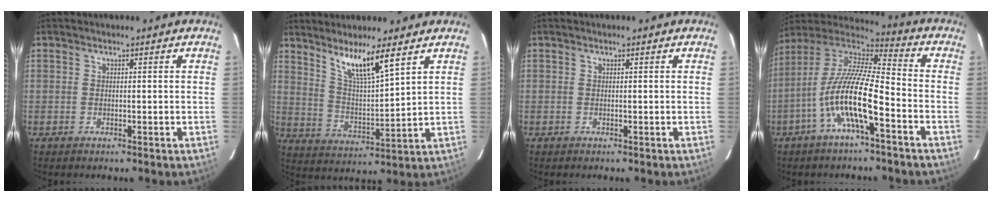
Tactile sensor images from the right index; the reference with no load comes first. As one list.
[{"total": 9.9, "force": [6.8, 0.8, 7.2], "torque": [-0.127, -0.003, 0.136]}, {"total": 0.0}, {"total": 15.2, "force": [-6.1, 3.1, 13.6], "torque": [-0.255, -0.006, -0.123]}]